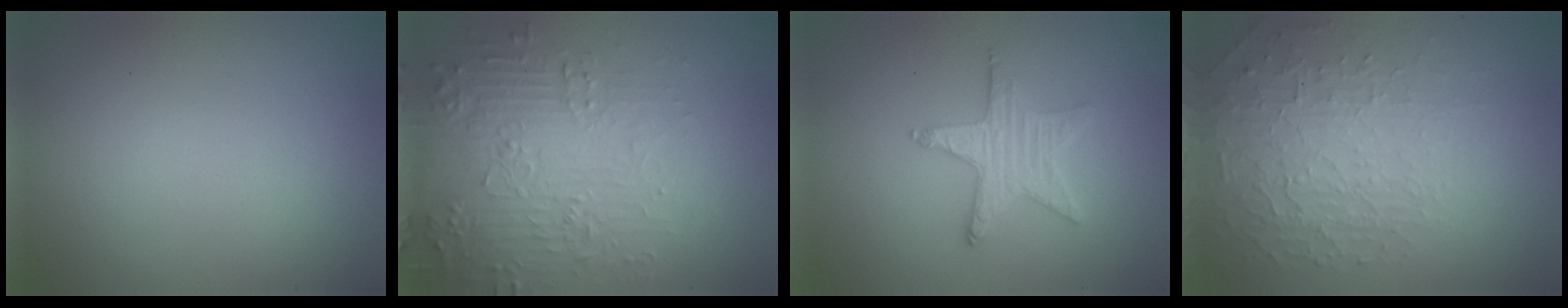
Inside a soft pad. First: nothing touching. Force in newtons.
{"total": 5.0, "press": 4.8, "slide": 1.3}
{"total": 3.0, "press": 3.0, "slide": 0.1}
{"total": 5.1, "press": 3.3, "slide": 3.9}